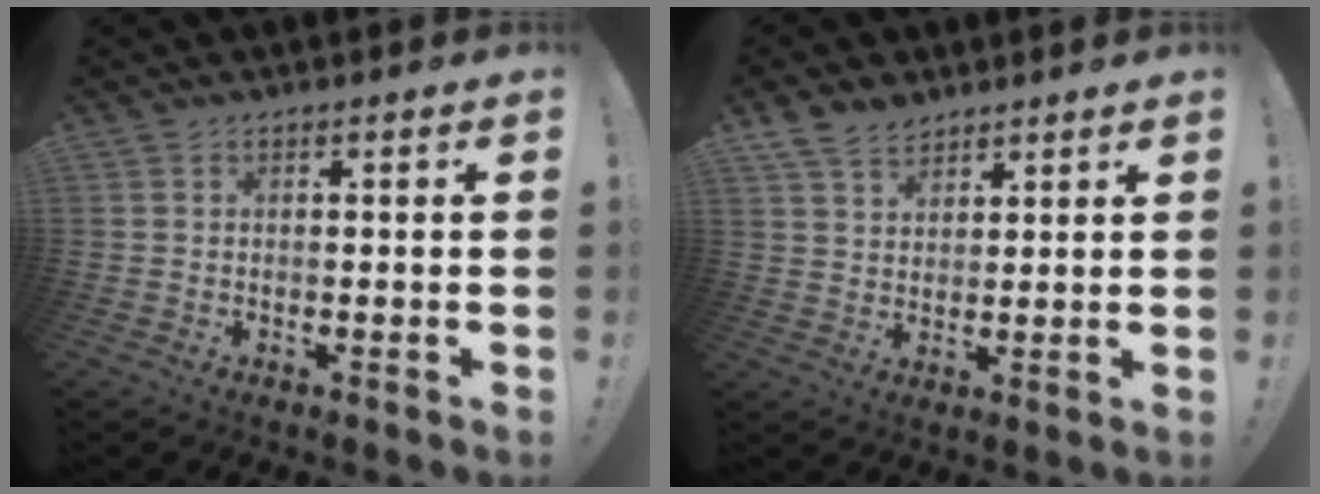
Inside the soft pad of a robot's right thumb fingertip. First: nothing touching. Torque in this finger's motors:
{"motor_torque": [-0.10, 1.61, 0.82, 0.80, 0.21]}